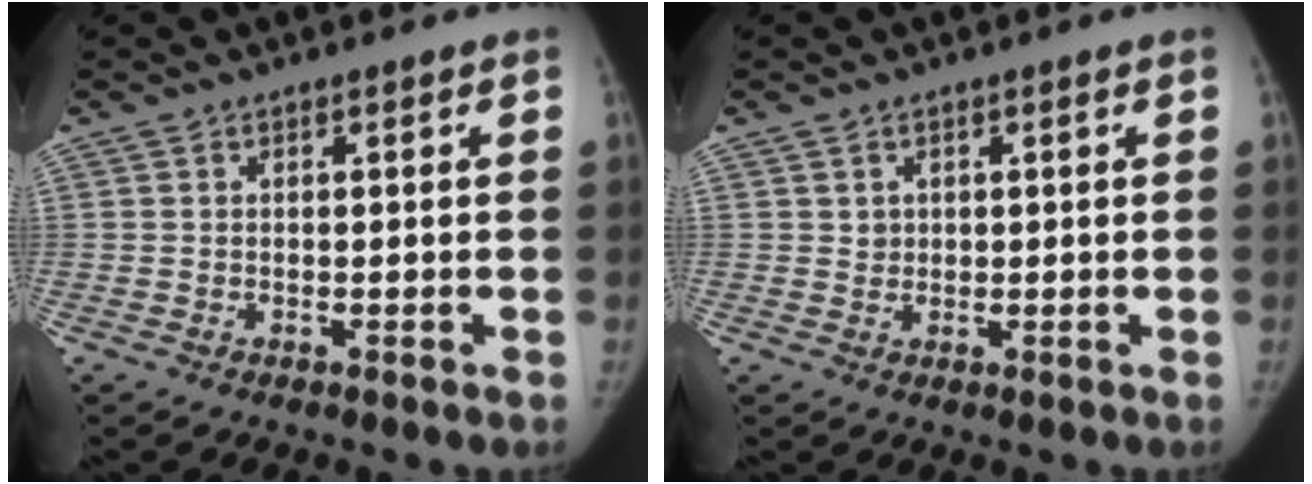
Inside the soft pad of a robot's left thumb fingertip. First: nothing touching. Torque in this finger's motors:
{"motor_torque": [0.11, -0.06, 0.30, -0.04, -0.03]}